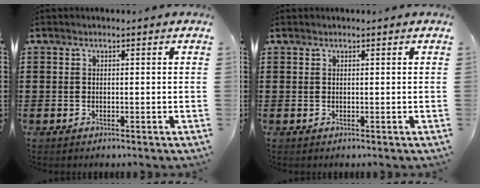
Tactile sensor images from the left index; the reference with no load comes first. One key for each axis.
{"total": 0.0}